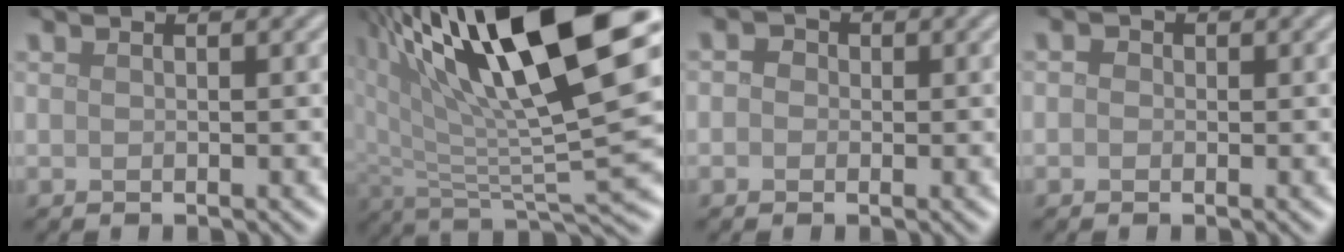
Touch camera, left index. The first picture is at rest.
{"total": 16.9, "force": [7.9, 5.0, 14.1], "torque": [-0.257, 0.016, 0.141]}
{"total": 1.7, "force": [0.2, 1.5, 0.7], "torque": [0.004, 0.002, -0.014]}
{"total": 0.9, "force": [0.0, 0.8, 0.3], "torque": [-0.003, -0.001, -0.008]}